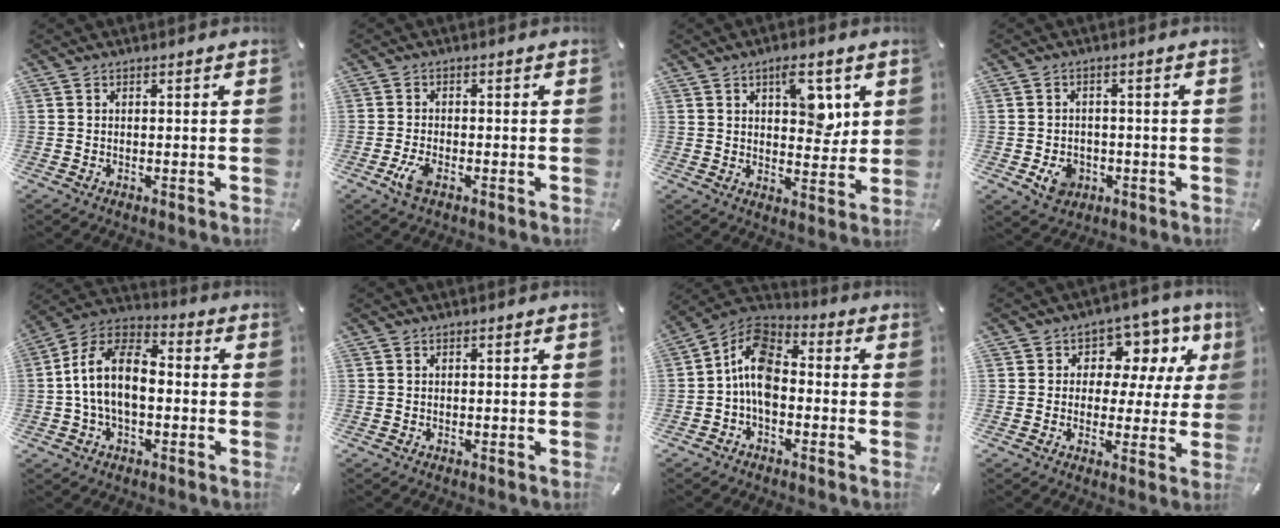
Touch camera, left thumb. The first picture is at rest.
{"total": 4.0, "force": [-1.9, 1.7, 3.1], "torque": [-0.075, 0.000, -0.040]}
{"total": 9.3, "force": [3.6, 5.0, 7.0], "torque": [-0.081, -0.015, 0.055]}
{"total": 5.6, "force": [-1.9, 4.7, 2.5], "torque": [-0.036, 0.003, -0.034]}
{"total": 12.7, "force": [-1.6, 7.9, 9.8], "torque": [-0.215, 0.012, -0.031]}
{"total": 0.0}
{"total": 10.5, "force": [-2.3, 6.8, 7.7], "torque": [-0.165, 0.008, -0.044]}
{"total": 9.3, "force": [2.8, 7.4, 5.0], "torque": [-0.067, -0.019, 0.050]}